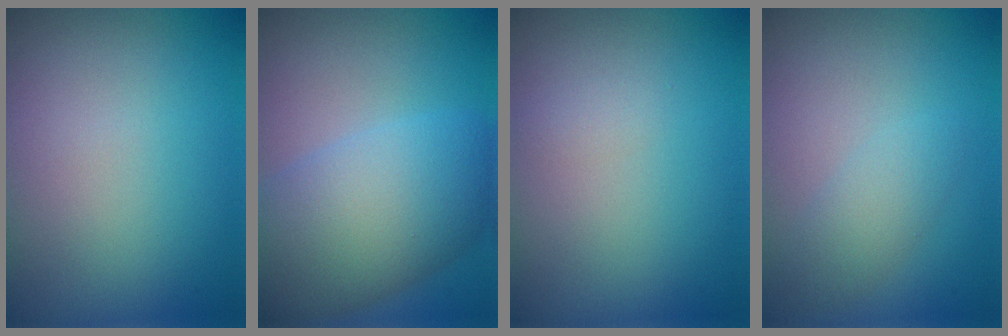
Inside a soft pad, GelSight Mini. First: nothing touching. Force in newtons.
{"total": 9.0, "press": 9.0, "slide": 0.5}
{"total": 0.6, "press": 0.6, "slide": 0.0}
{"total": 2.1, "press": 2.1, "slide": 0.1}